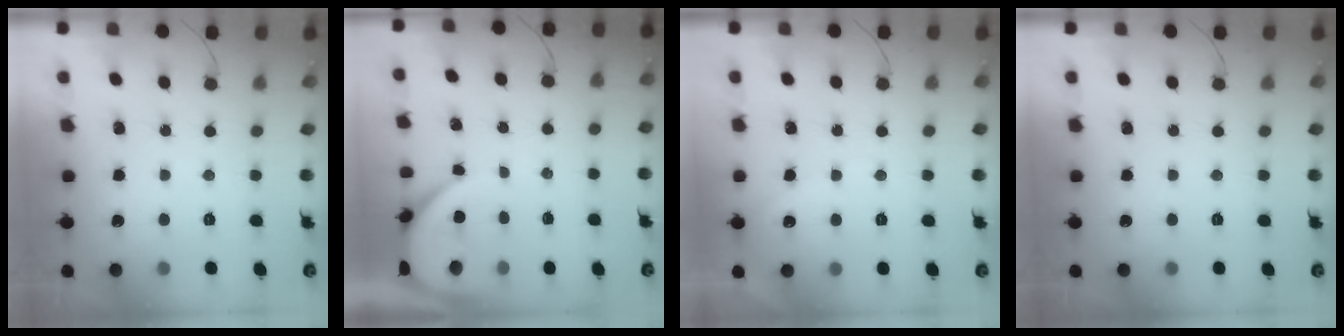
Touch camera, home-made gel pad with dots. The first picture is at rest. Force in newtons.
{"total": 3.5, "press": 3.5, "slide": 0.4}
{"total": 3.4, "press": 3.3, "slide": 0.6}
{"total": 0.0}